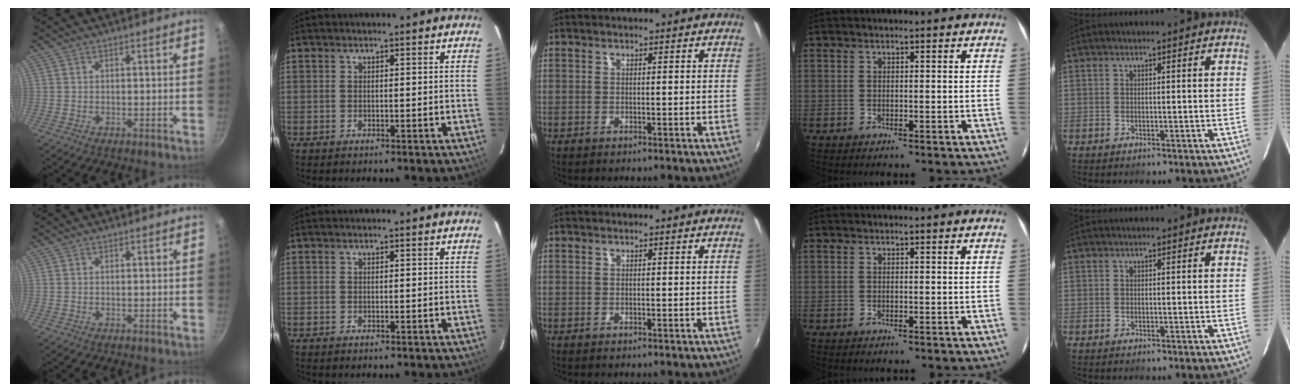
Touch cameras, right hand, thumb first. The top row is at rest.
{}